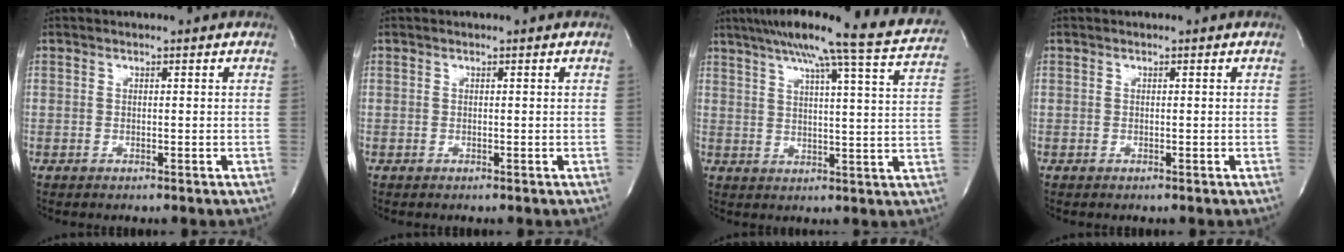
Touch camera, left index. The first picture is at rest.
{"total": 0.0}
{"total": 19.6, "force": [16.6, -1.2, 10.4], "torque": [-0.163, -0.023, 0.205]}
{"total": 0.0}